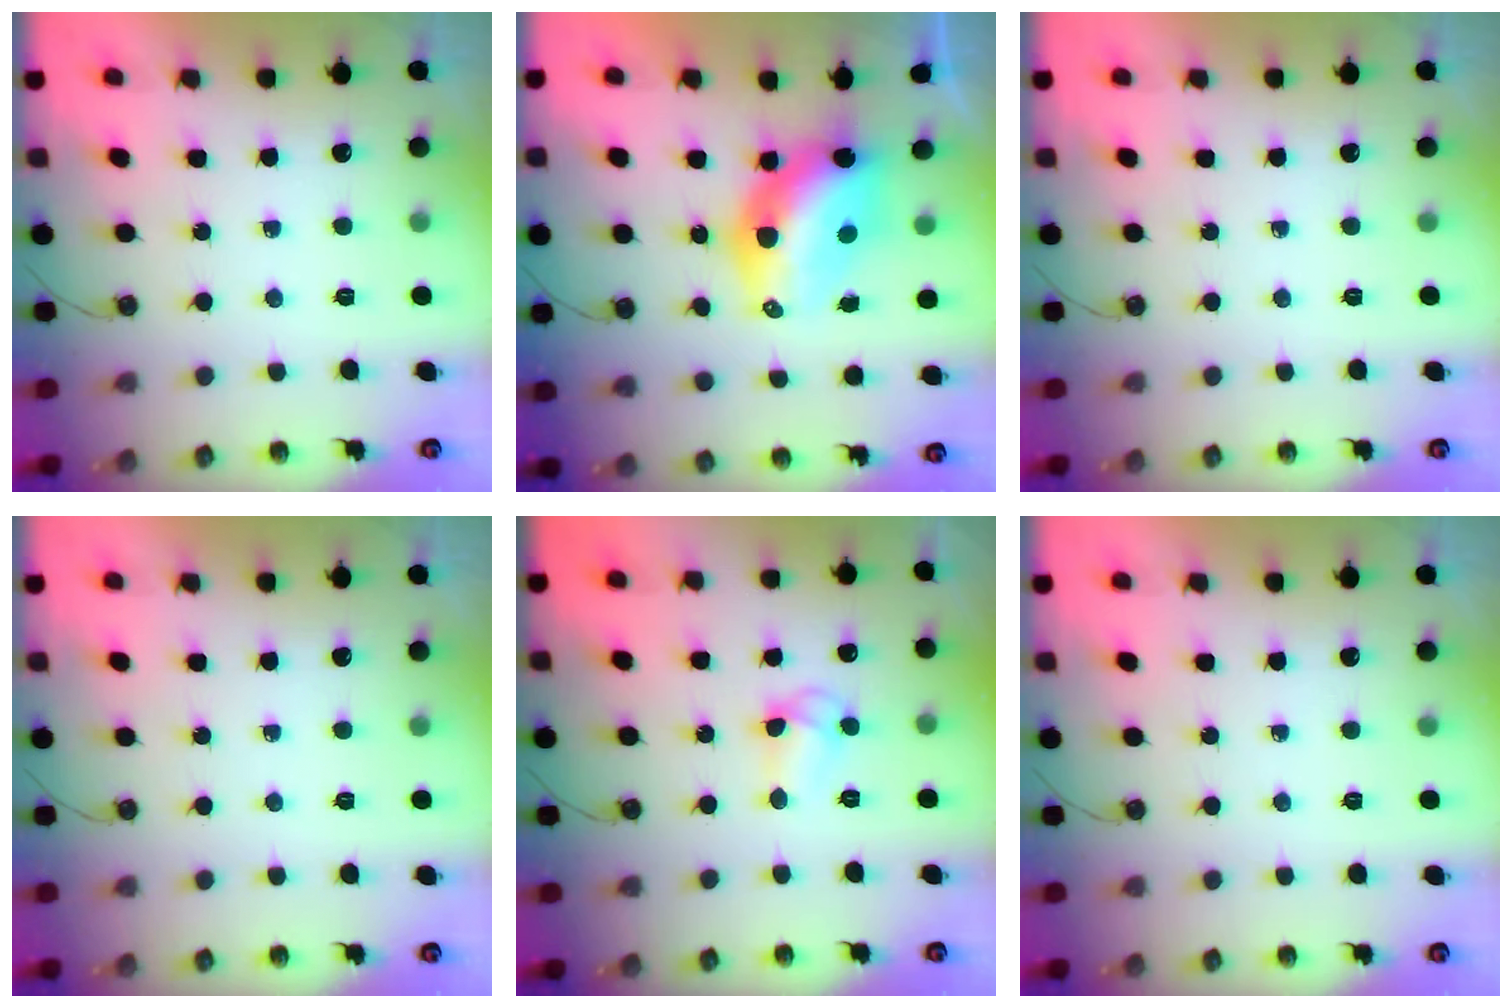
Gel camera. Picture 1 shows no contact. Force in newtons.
{"total": 12.2, "press": 11.5, "slide": 4.2}
{"total": 0.0}
{"total": 0.0}
{"total": 7.3, "press": 7.3, "slide": 0.5}
{"total": 0.0}